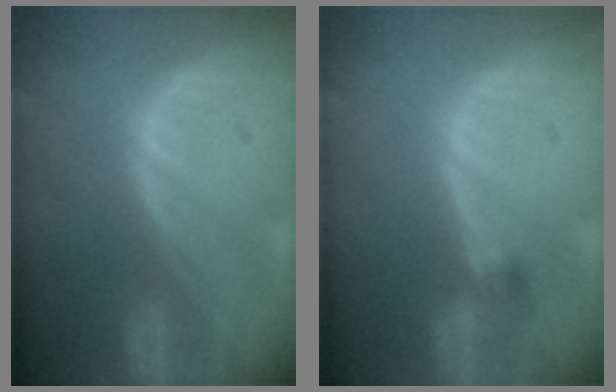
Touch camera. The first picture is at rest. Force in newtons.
{"total": 2.8, "press": 2.6, "slide": 1.0}